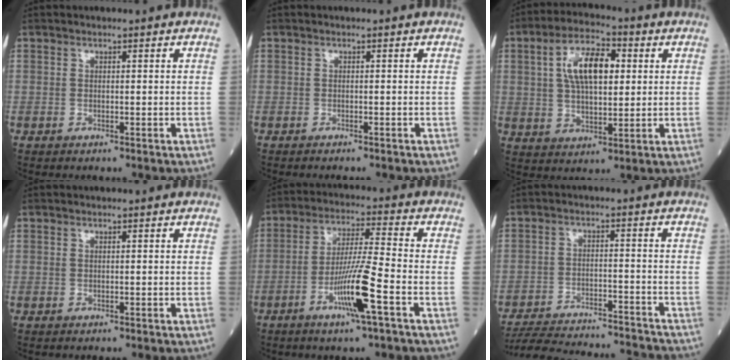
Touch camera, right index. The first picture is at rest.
{"total": 1.2, "force": [-1.1, -0.1, 0.6], "torque": [-0.007, 0.001, -0.012]}
{"total": 10.4, "force": [2.7, 4.3, 9.0], "torque": [-0.171, 0.020, 0.048]}
{"total": 0.0}
{"total": 9.6, "force": [-4.0, -0.7, 8.7], "torque": [-0.169, -0.007, -0.075]}
{"total": 19.2, "force": [-18.3, 1.9, 5.5], "torque": [-0.110, -0.014, -0.254]}